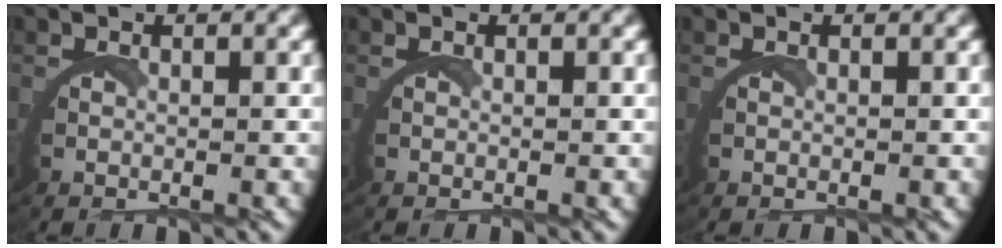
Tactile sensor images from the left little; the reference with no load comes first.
{"total": 0.0}
{"total": 0.0}